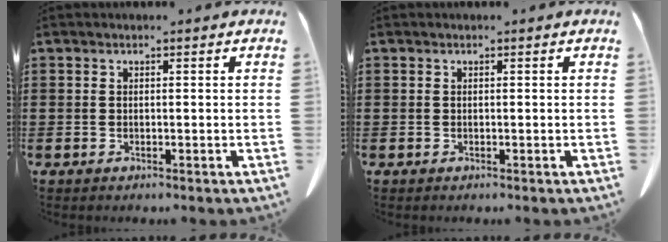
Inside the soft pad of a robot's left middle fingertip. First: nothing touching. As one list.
[{"total": 0.0}]